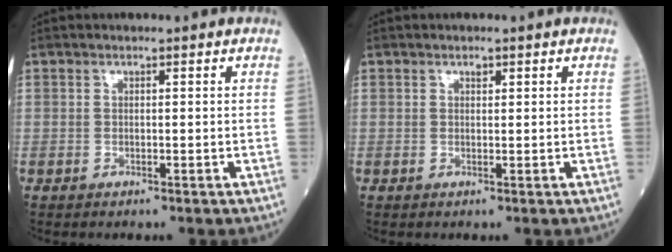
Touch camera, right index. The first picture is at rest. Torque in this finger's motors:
{"motor_torque": [0.07, 0.05, 0.08, 0.02]}